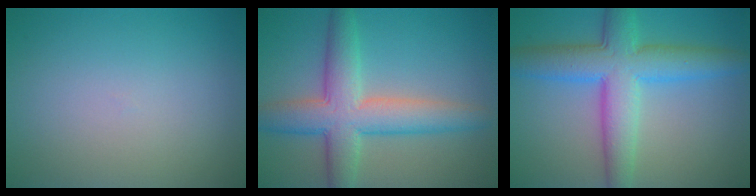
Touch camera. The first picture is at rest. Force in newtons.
{"total": 7.1, "press": 7.1, "slide": 0.1}
{"total": 7.6, "press": 7.6, "slide": 0.1}